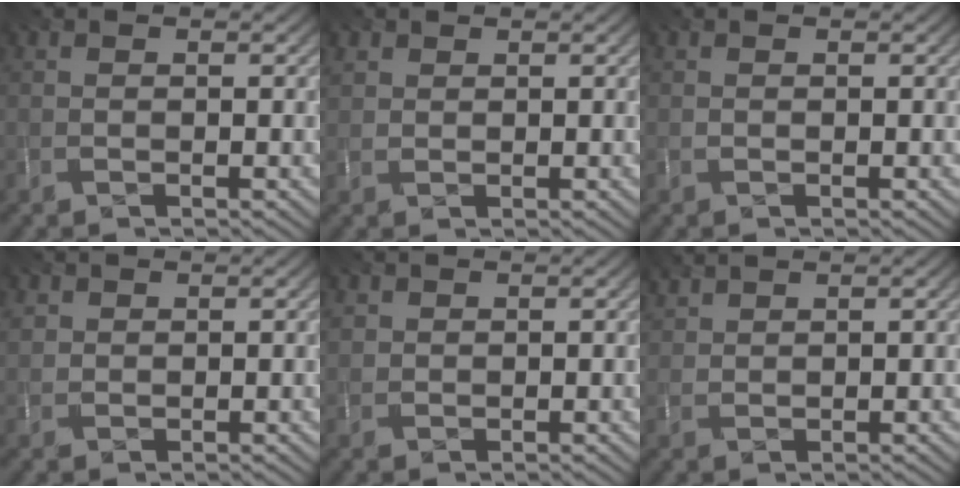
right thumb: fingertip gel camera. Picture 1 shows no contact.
{"total": 1.7, "force": [1.2, 1.2, 0.3], "torque": [-0.010, -0.003, 0.023]}
{"total": 0.0}
{"total": 1.6, "force": [0.8, 1.3, 0.2], "torque": [-0.009, -0.004, 0.017]}
{"total": 1.3, "force": [0.7, 1.1, 0.1], "torque": [-0.004, -0.004, 0.014]}
{"total": 2.1, "force": [2.0, 0.6, 0.3], "torque": [-0.013, -0.001, 0.038]}